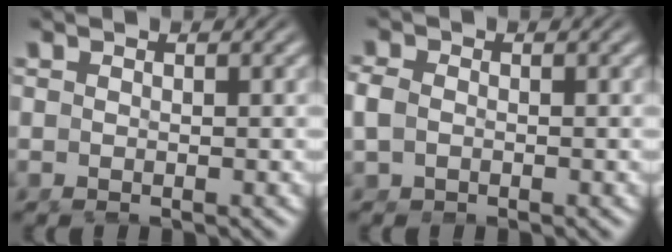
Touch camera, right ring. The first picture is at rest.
{"total": 1.4, "force": [-0.5, 1.1, 0.8], "torque": [-0.033, -0.013, 0.001]}